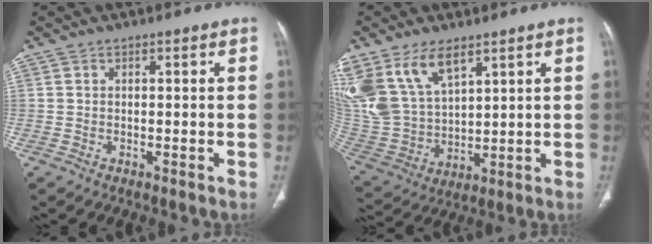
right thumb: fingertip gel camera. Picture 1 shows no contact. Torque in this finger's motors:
{"motor_torque": [-0.67, 3.14, 1.29, 1.47, 0.21]}